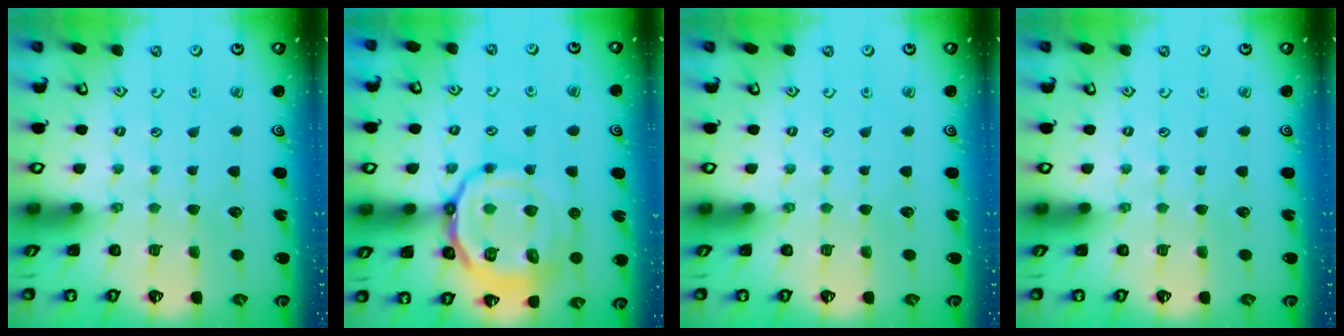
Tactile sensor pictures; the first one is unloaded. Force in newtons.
{"total": 20.5, "press": 20.4, "slide": 2.3}
{"total": 0.0}
{"total": 0.0}